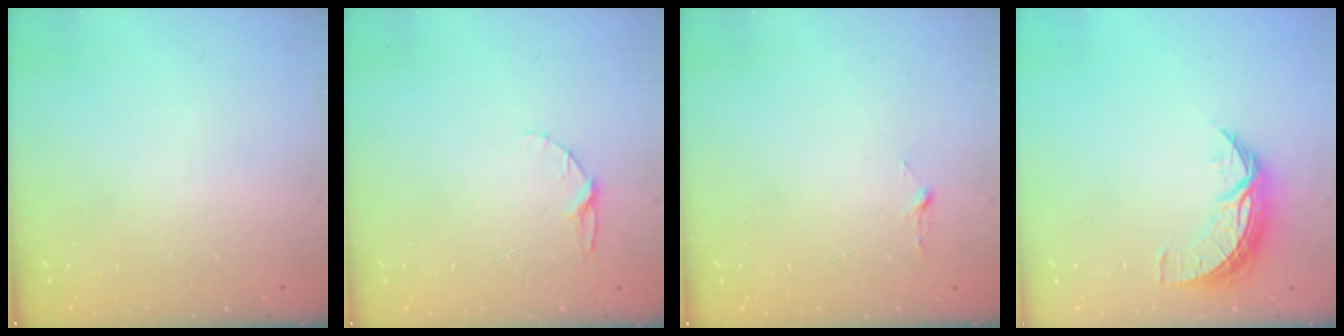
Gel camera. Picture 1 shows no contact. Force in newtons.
{"total": 5.2, "press": 5.2, "slide": 0.6}
{"total": 2.9, "press": 2.9, "slide": 0.3}
{"total": 8.3, "press": 8.3, "slide": 0.5}